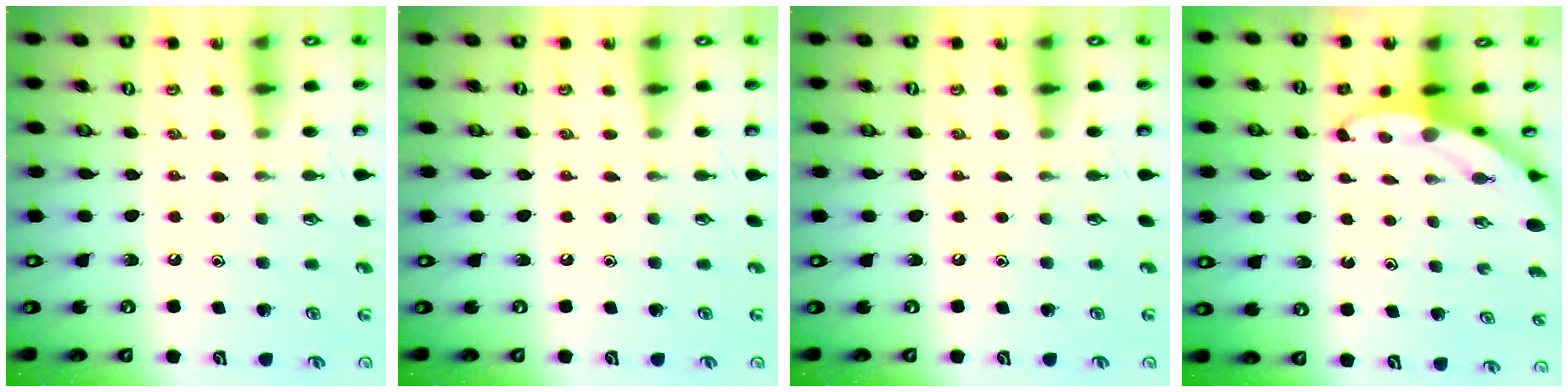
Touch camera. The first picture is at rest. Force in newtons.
{"total": 0.0}
{"total": 0.0}
{"total": 3.1, "press": 3.1, "slide": 0.3}